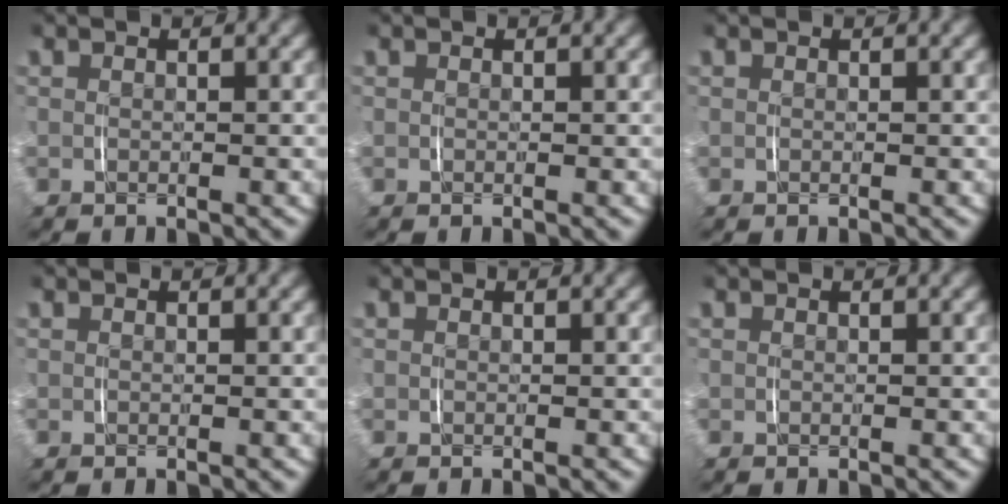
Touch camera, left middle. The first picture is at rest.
{"total": 0.0}
{"total": 0.0}
{"total": 0.0}
{"total": 0.0}
{"total": 0.0}